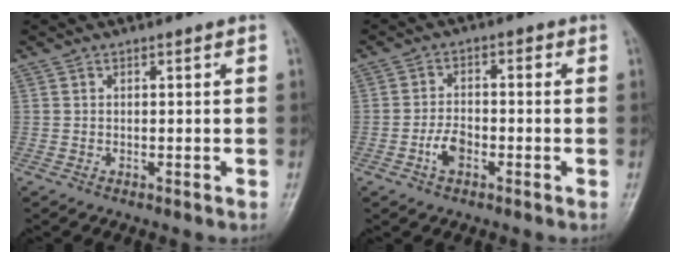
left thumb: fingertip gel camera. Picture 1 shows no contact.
{"total": 4.7, "force": [-1.9, 3.0, 3.1], "torque": [-0.048, 0.016, -0.040]}